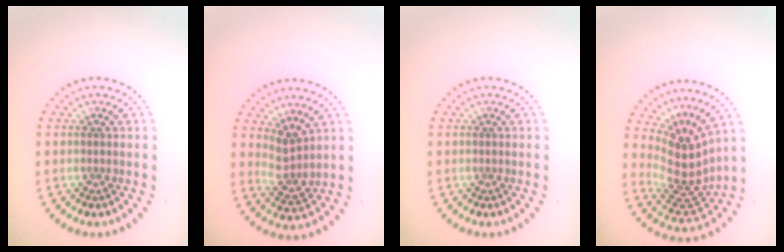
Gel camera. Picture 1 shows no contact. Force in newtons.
{"total": 2.6, "press": 2.0, "slide": 1.6}
{"total": 0.0}
{"total": 4.5, "press": 3.2, "slide": 3.1}